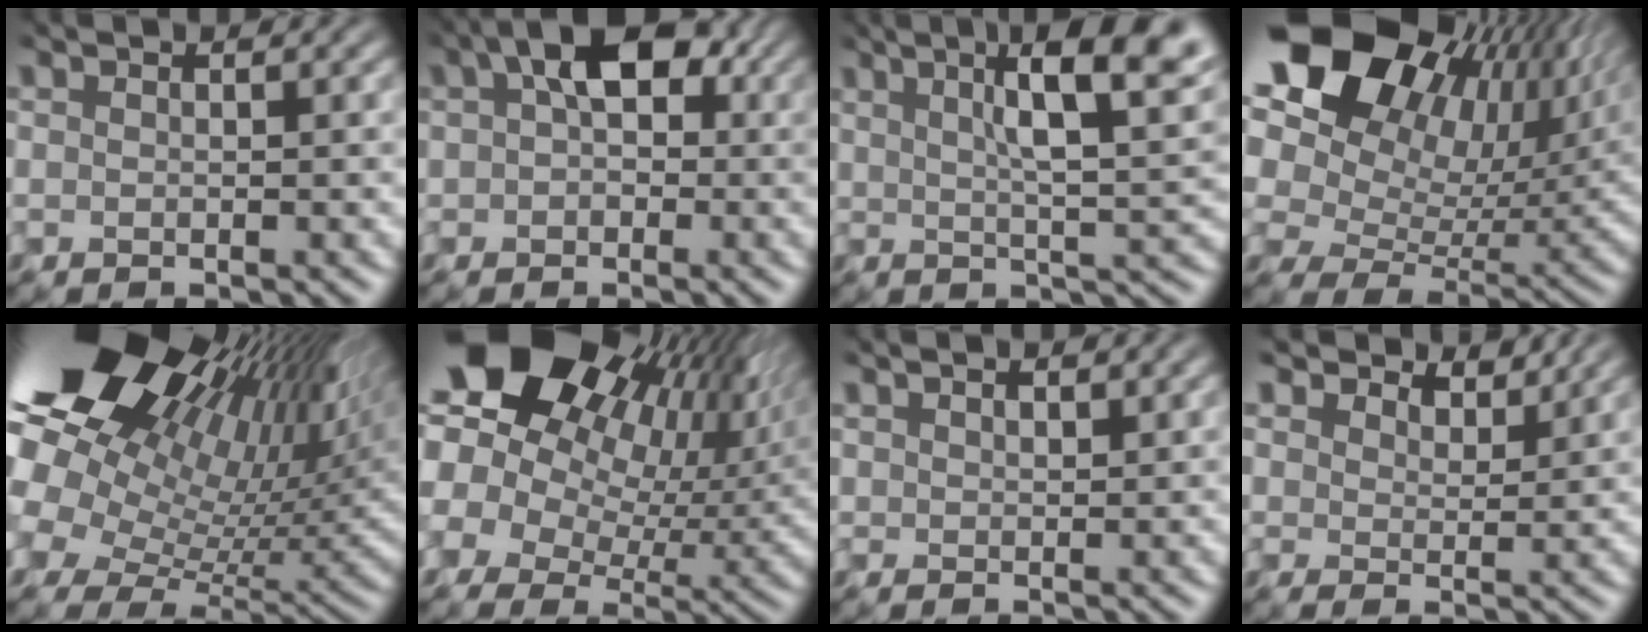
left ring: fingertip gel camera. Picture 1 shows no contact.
{"total": 5.6, "force": [1.8, 3.4, 4.0], "torque": [-0.053, 0.016, 0.009]}
{"total": 9.7, "force": [4.2, 2.6, 8.4], "torque": [-0.115, 0.017, 0.064]}
{"total": 17.5, "force": [9.5, 10.4, 10.4], "torque": [-0.210, 0.040, 0.166]}
{"total": 20.3, "force": [9.9, 10.8, 14.0], "torque": [-0.251, 0.048, 0.164]}
{"total": 18.7, "force": [7.8, 12.9, 11.0], "torque": [-0.202, 0.042, 0.135]}
{"total": 1.2, "force": [1.1, 0.3, 0.5], "torque": [-0.012, 0.001, 0.021]}
{"total": 4.5, "force": [4.0, 1.5, 1.2], "torque": [-0.034, -0.003, 0.059]}